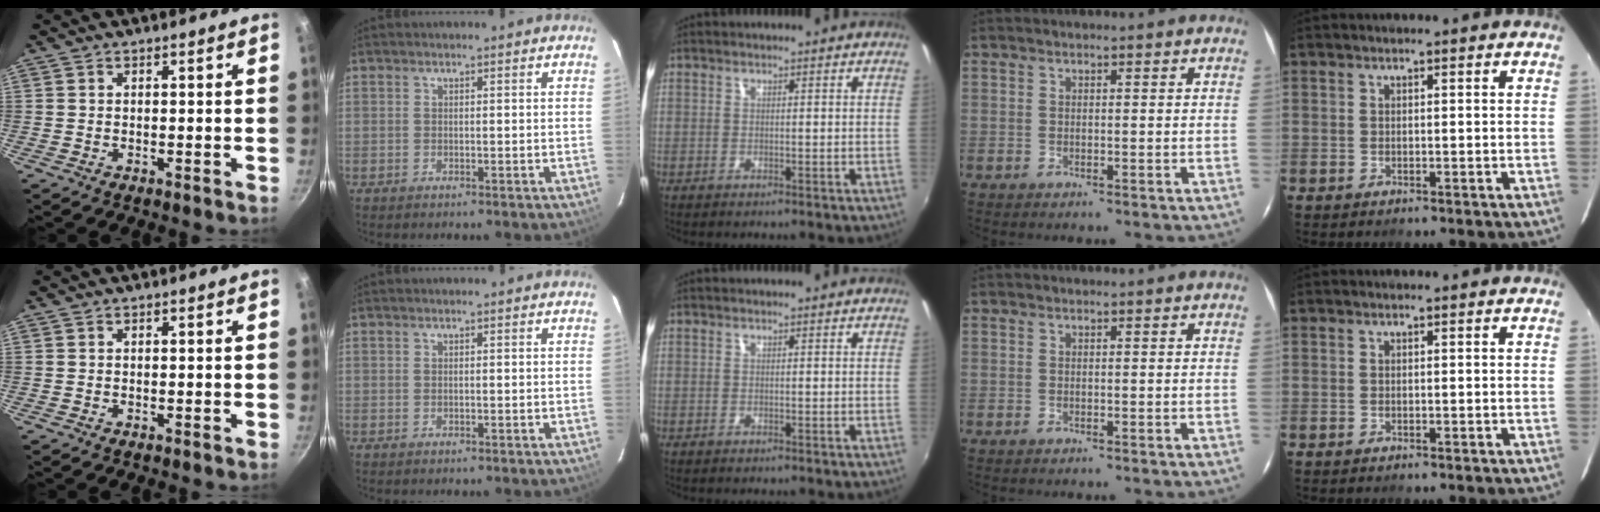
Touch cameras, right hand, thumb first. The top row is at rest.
{}